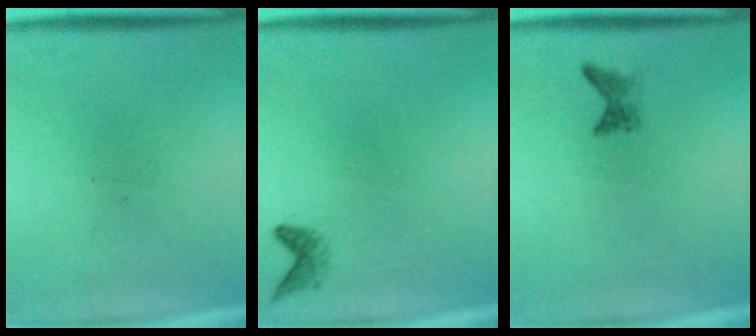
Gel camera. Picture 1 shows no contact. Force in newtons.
{"total": 1.3}
{"total": 1.2}